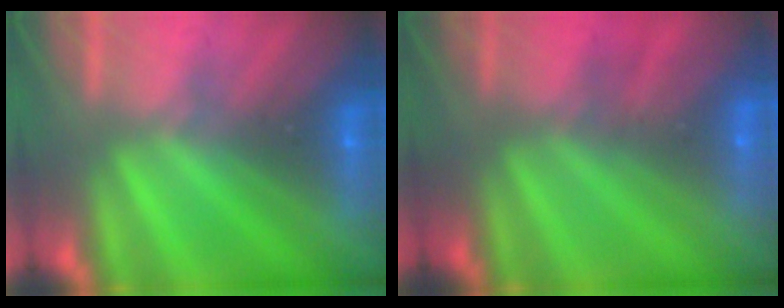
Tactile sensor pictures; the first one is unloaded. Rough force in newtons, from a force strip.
{"total": 1.9}